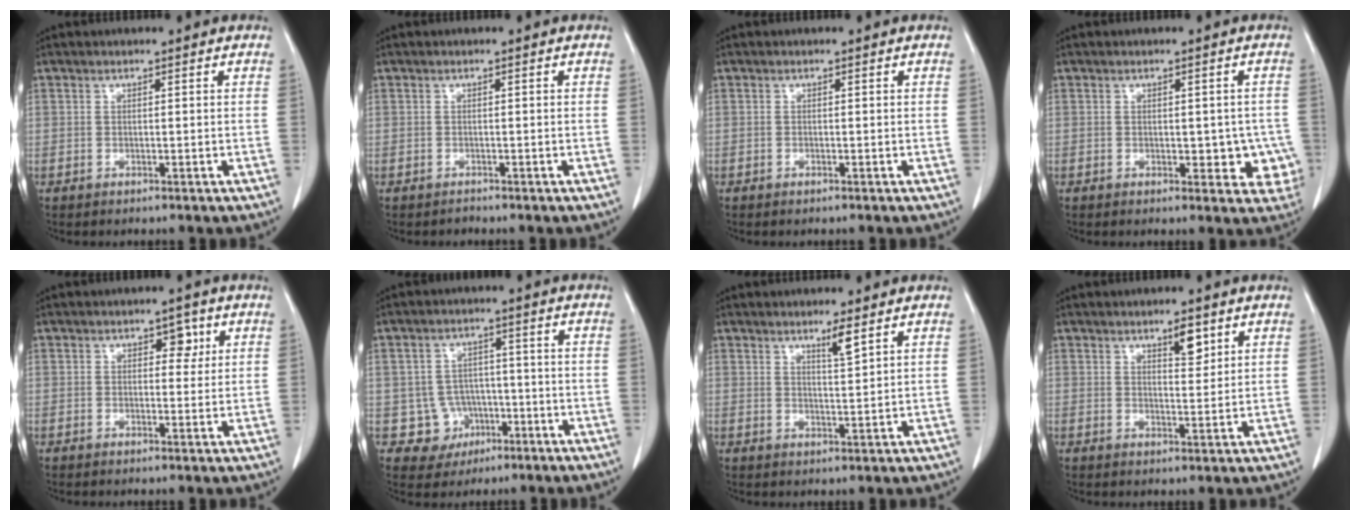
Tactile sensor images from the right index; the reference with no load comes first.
{"total": 0.5, "force": [-0.5, 0.2, -0.2], "torque": [-0.007, -0.003, -0.012]}
{"total": 0.0}
{"total": 5.3, "force": [-0.8, 3.1, 4.2], "torque": [-0.030, 0.007, -0.005]}
{"total": 2.7, "force": [1.1, 1.7, 1.8], "torque": [-0.019, 0.004, 0.013]}
{"total": 5.8, "force": [-1.8, 5.5, 0.4], "torque": [-0.002, 0.012, -0.020]}
{"total": 2.7, "force": [1.9, -0.2, 1.9], "torque": [-0.042, -0.009, 0.036]}
{"total": 3.4, "force": [2.1, 1.1, 2.4], "torque": [-0.041, -0.005, 0.035]}